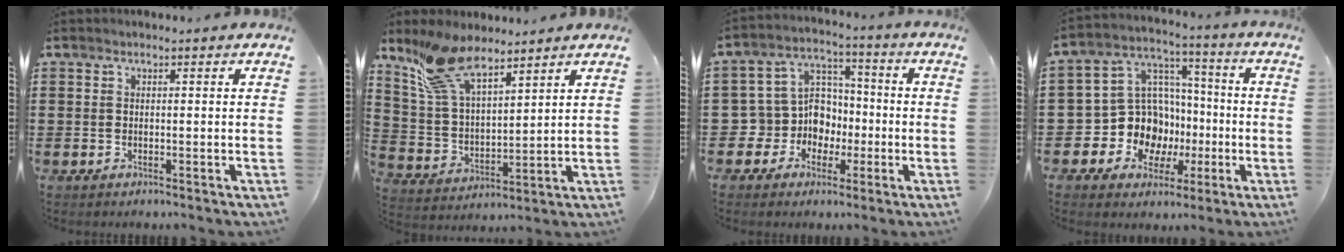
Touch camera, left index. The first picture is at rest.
{"total": 11.2, "force": [8.6, 3.6, 6.2], "torque": [-0.154, -0.019, 0.161]}
{"total": 8.4, "force": [-1.4, 8.1, 2.1], "torque": [-0.089, -0.002, -0.026]}
{"total": 12.0, "force": [-3.1, 10.9, 4.0], "torque": [-0.126, 0.007, -0.045]}